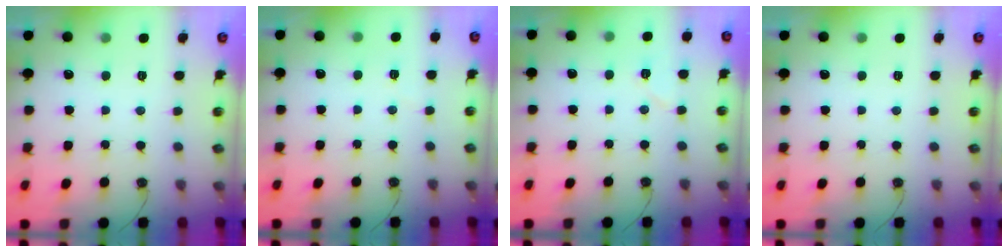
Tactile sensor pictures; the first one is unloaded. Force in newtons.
{"total": 3.1, "press": 3.1, "slide": 0.5}
{"total": 6.3, "press": 5.7, "slide": 2.7}
{"total": 0.0}